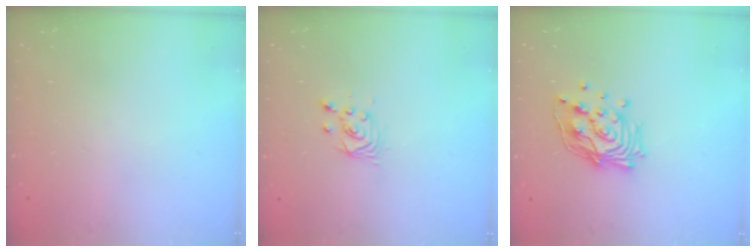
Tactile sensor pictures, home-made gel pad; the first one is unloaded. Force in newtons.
{"total": 2.9, "press": 2.9, "slide": 0.1}
{"total": 15.0, "press": 14.9, "slide": 2.0}